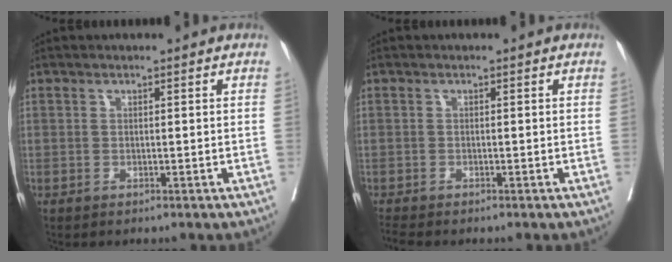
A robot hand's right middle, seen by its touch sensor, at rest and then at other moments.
{"total": 1.7, "force": [-1.7, -0.1, 0.4], "torque": [-0.013, -0.008, -0.033]}